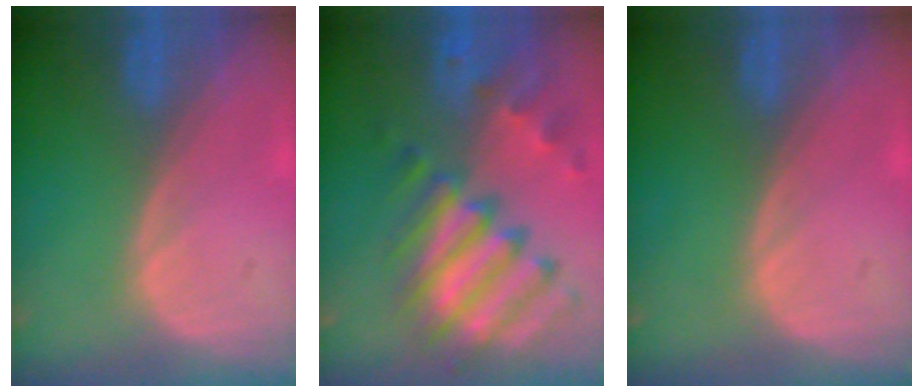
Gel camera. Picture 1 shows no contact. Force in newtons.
{"total": 11.3, "press": 9.7, "slide": 5.8}
{"total": 0.0}